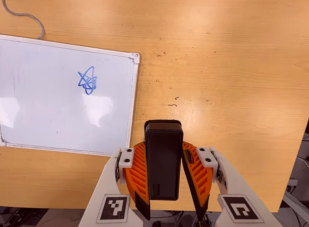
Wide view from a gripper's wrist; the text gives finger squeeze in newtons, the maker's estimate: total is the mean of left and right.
{"total": 6.3, "left": 4.9, "right": 7.8}